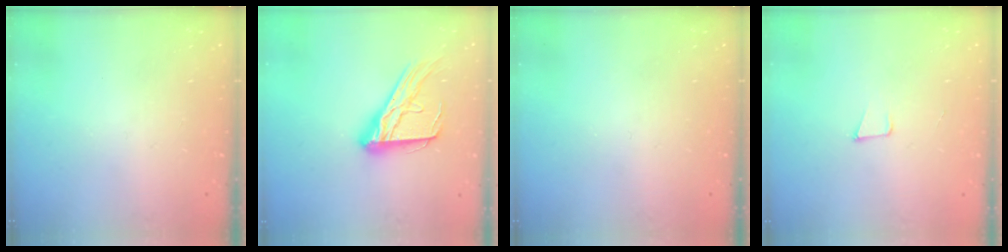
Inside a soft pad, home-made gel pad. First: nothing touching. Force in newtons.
{"total": 16.5, "press": 16.4, "slide": 1.5}
{"total": 0.0}
{"total": 3.9, "press": 2.9, "slide": 2.6}